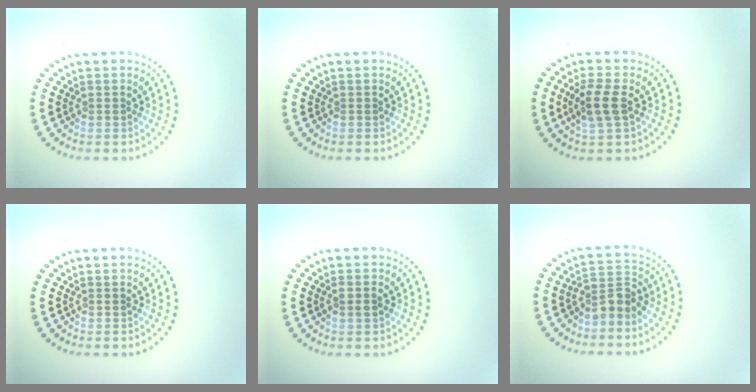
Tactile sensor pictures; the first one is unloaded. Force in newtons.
{"total": 0.0}
{"total": 2.9, "press": 2.7, "slide": 1.0}
{"total": 0.0}
{"total": 1.1, "press": 1.0, "slide": 0.3}
{"total": 2.5, "press": 1.9, "slide": 1.6}